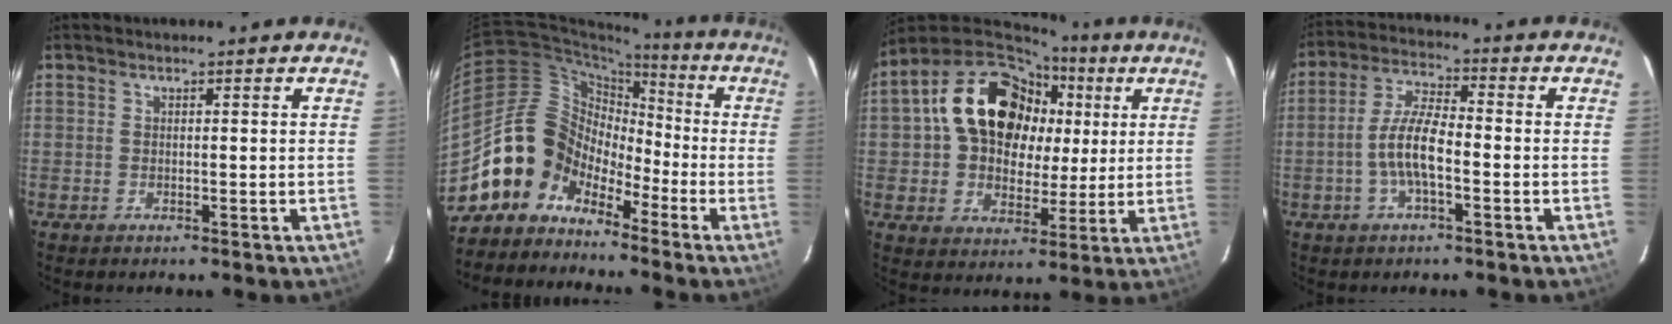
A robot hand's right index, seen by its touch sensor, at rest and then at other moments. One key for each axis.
{"total": 10.3, "fx": -6.2, "fy": 8.0, "fz": 2.0, "tx": -0.044, "ty": 0.043, "tz": -0.134}
{"total": 18.8, "fx": 5.5, "fy": 14.4, "fz": 10.9, "tx": -0.234, "ty": 0.057, "tz": 0.104}
{"total": 7.9, "fx": -2.4, "fy": 2.4, "fz": 7.2, "tx": -0.147, "ty": 0.007, "tz": -0.046}